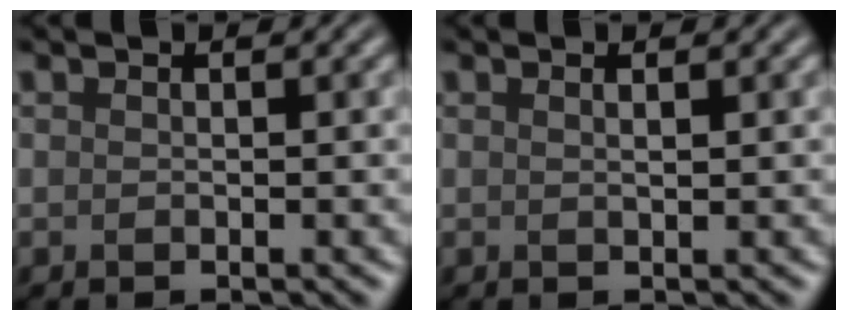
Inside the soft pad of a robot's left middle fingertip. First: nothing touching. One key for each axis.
{"total": 0.8, "fx": 0.5, "fy": 0.2, "fz": 0.7, "tx": -0.006, "ty": 0.001, "tz": 0.003}